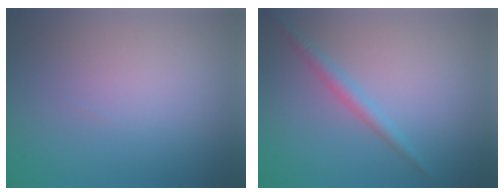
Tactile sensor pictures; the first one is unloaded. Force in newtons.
{"total": 1.8, "press": 1.8, "slide": 0.0}